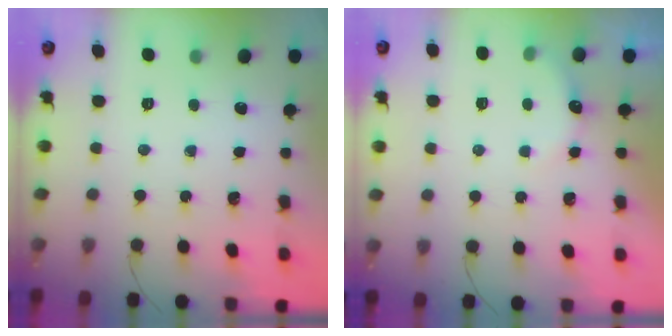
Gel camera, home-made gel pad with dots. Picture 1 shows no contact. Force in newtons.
{"total": 5.1, "press": 5.0, "slide": 1.1}